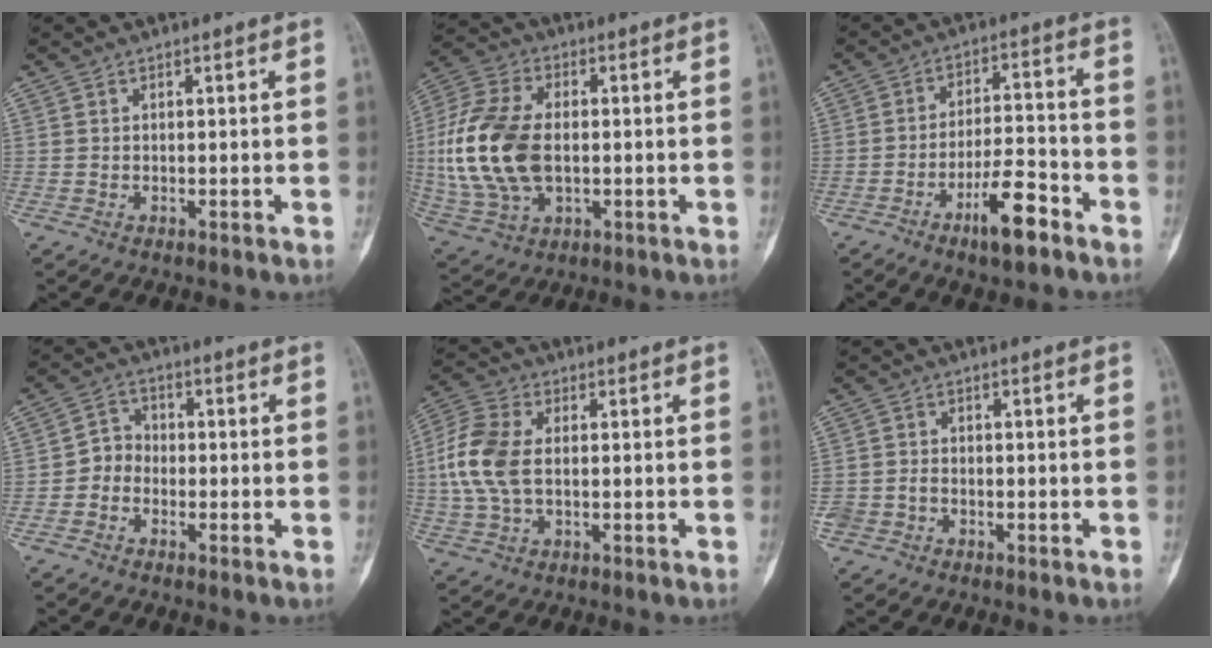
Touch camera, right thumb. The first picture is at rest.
{"total": 18.7, "force": [-0.2, 11.3, 14.9], "torque": [-0.323, 0.006, 0.001]}
{"total": 9.7, "force": [-5.8, 2.9, 7.3], "torque": [-0.122, 0.041, -0.095]}
{"total": 3.9, "force": [-1.5, 3.2, 1.5], "torque": [-0.002, 0.015, -0.044]}
{"total": 10.7, "force": [0.3, 6.4, 8.6], "torque": [-0.202, 0.016, 0.003]}
{"total": 3.1, "force": [-1.3, 2.6, 1.2], "torque": [-0.015, 0.014, -0.022]}